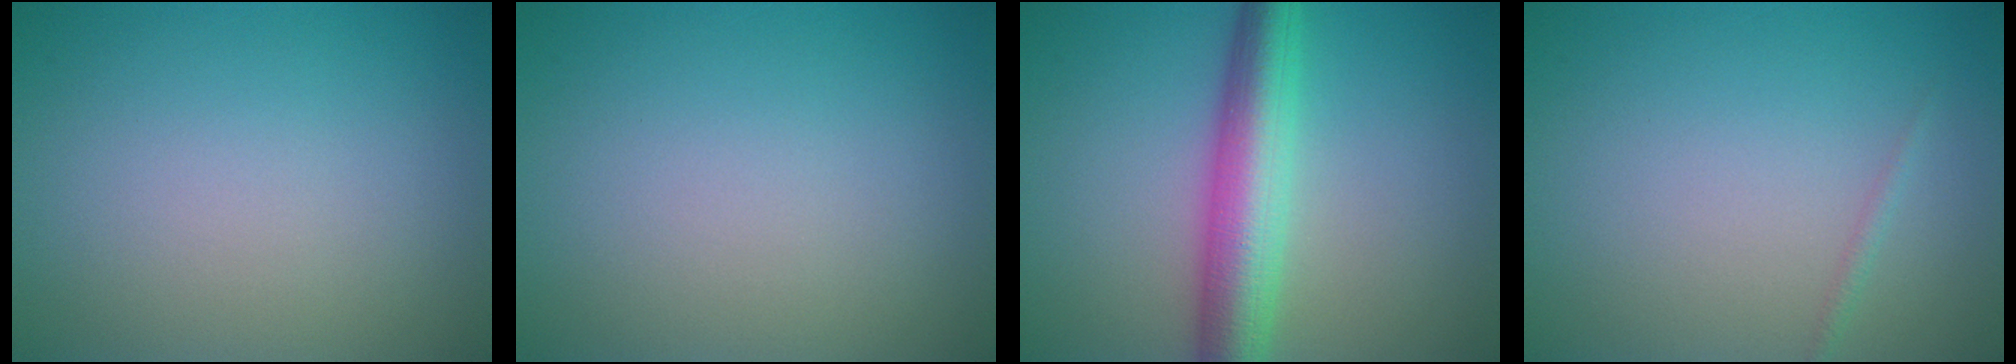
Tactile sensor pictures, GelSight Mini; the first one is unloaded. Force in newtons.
{"total": 0.0}
{"total": 6.5, "press": 6.5, "slide": 0.1}
{"total": 0.6, "press": 0.6, "slide": 0.1}